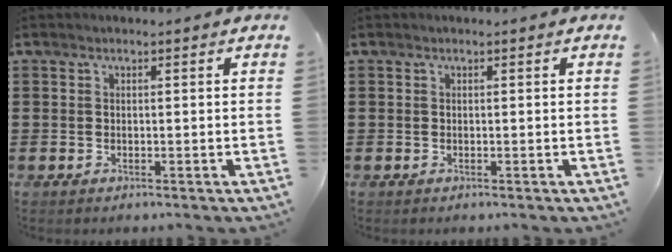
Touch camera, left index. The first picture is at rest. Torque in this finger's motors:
{"motor_torque": [0.01, -0.01, 0.00, 0.00]}